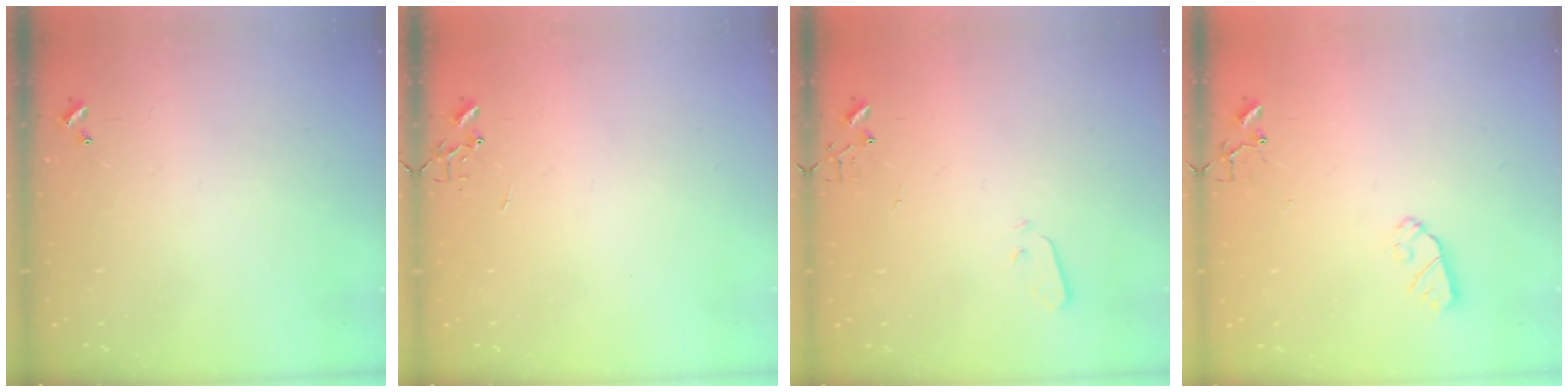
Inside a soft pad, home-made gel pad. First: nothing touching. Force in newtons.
{"total": 0.0}
{"total": 2.9, "press": 2.9, "slide": 0.4}
{"total": 6.6, "press": 6.6, "slide": 0.2}